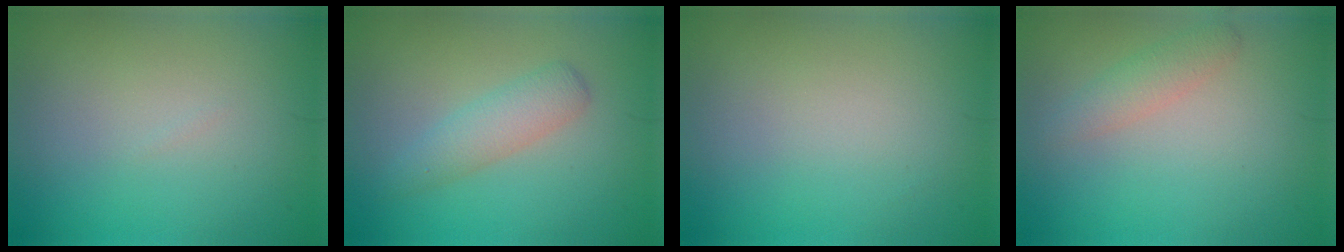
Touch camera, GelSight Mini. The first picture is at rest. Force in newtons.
{"total": 2.6, "press": 2.6, "slide": 0.1}
{"total": 0.0}
{"total": 1.9, "press": 1.9, "slide": 0.0}